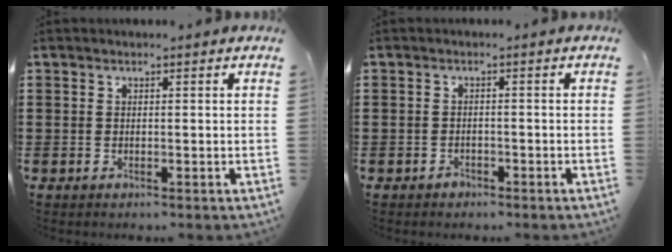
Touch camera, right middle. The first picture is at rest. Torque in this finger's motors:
{"motor_torque": [0.59, -0.09, -0.04, -0.03]}